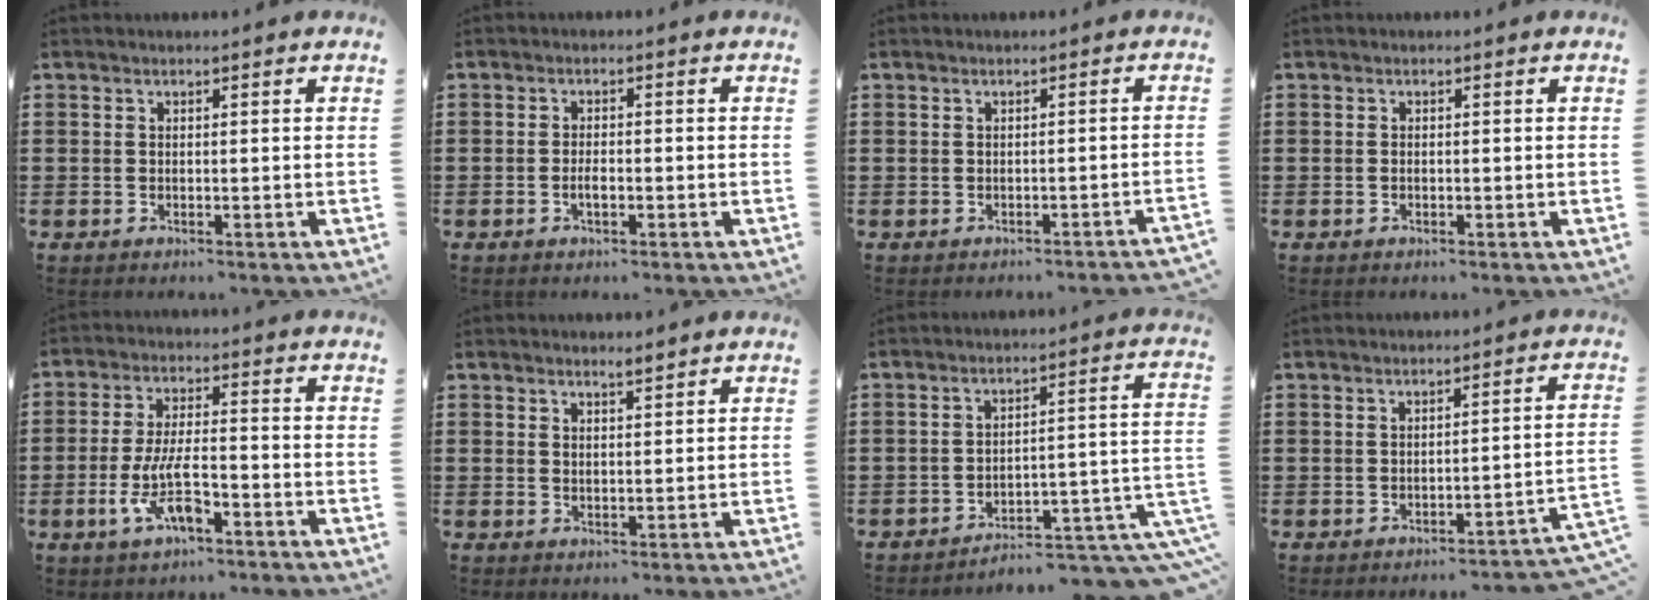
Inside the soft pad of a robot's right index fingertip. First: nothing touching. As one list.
[{"total": 1.9, "force": [-0.7, 0.8, 1.6], "torque": [-0.032, 0.003, -0.012]}, {"total": 1.0, "force": [-0.9, -0.2, 0.4], "torque": [-0.010, 0.001, -0.019]}, {"total": 0.5, "force": [-0.1, 0.2, 0.5], "torque": [-0.013, -0.004, -0.001]}, {"total": 8.4, "force": [-3.3, 2.9, 7.2], "torque": [-0.164, -0.010, -0.065]}, {"total": 1.8, "force": [1.7, 0.2, 0.6], "torque": [-0.014, 0.001, 0.033]}, {"total": 5.3, "force": [-4.5, 0.6, 2.6], "torque": [-0.042, -0.007, -0.090]}, {"total": 2.2, "force": [-1.9, -0.3, 1.2], "torque": [-0.024, -0.003, -0.041]}]